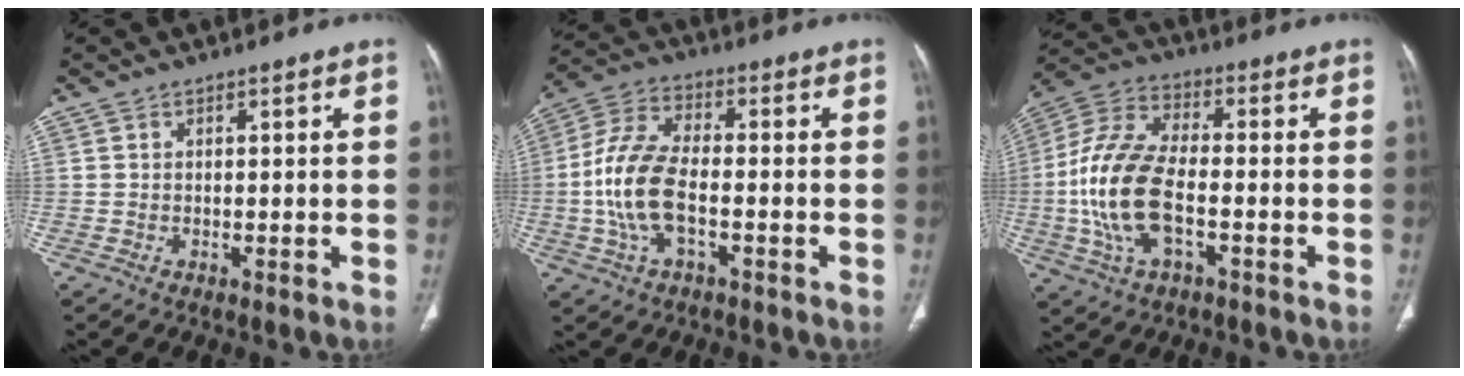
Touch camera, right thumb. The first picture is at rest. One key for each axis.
{"total": 12.2, "fx": -2.4, "fy": 6.0, "fz": 10.4, "tx": -0.223, "ty": 0.027, "tz": -0.049}
{"total": 16.2, "fx": -3.2, "fy": 8.0, "fz": 13.7, "tx": -0.295, "ty": 0.025, "tz": -0.062}